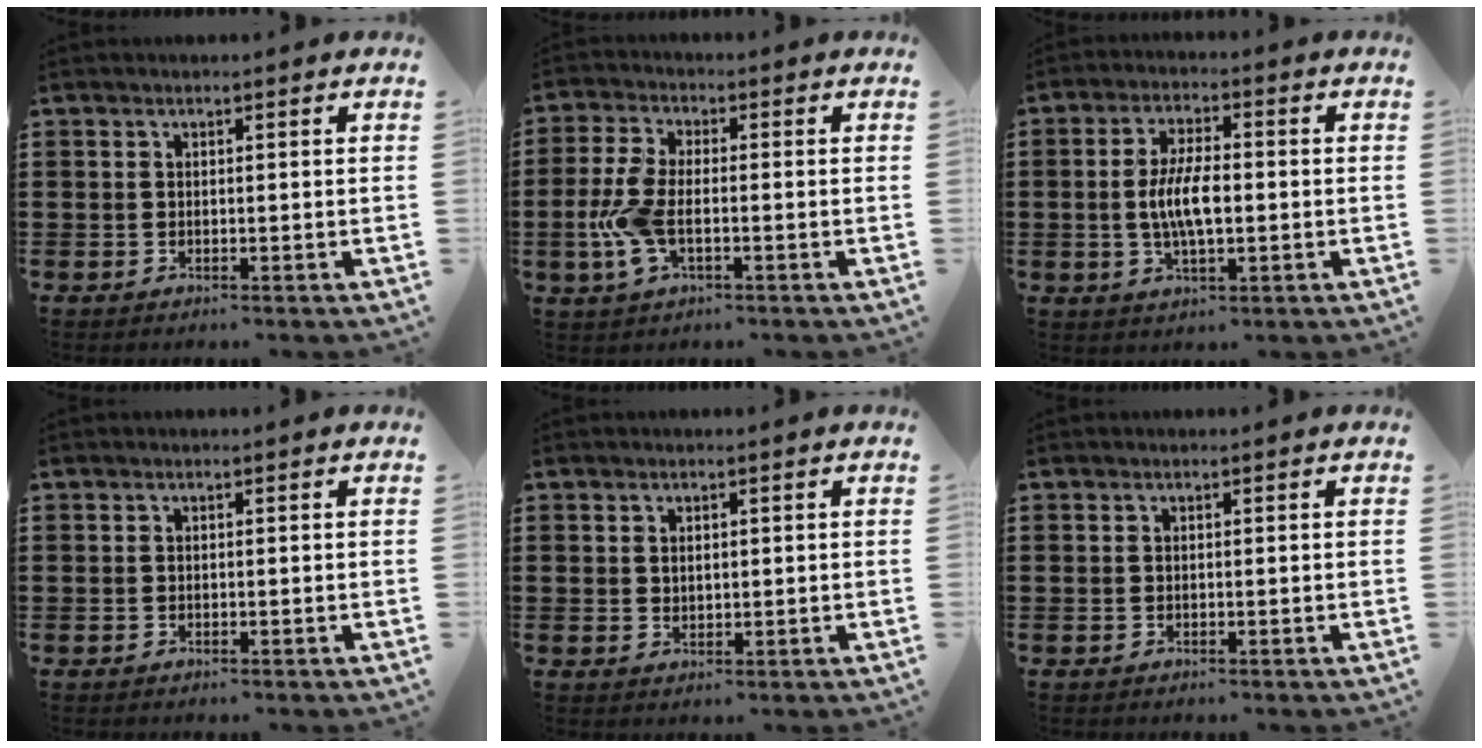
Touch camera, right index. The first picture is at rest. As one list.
[{"total": 6.9, "force": [-1.4, 3.1, 6.0], "torque": [-0.153, -0.011, -0.035]}, {"total": 6.9, "force": [-0.6, 2.4, 6.4], "torque": [-0.135, -0.003, -0.017]}, {"total": 0.0}, {"total": 0.9, "force": [0.6, 0.6, 0.4], "torque": [-0.008, 0.002, 0.011]}, {"total": 0.0}]